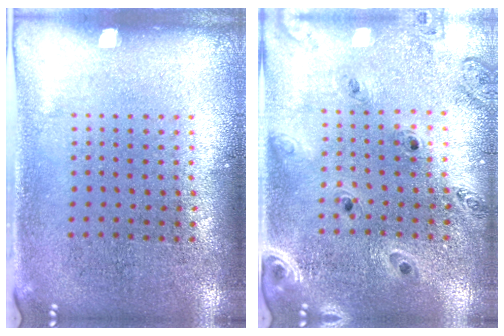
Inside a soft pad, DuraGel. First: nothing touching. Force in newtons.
{"total": 1.3, "press": 1.3, "slide": 0.1}